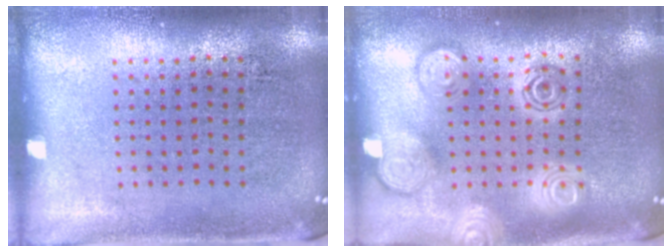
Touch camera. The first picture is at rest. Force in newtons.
{"total": 2.8, "press": 2.8, "slide": 0.4}